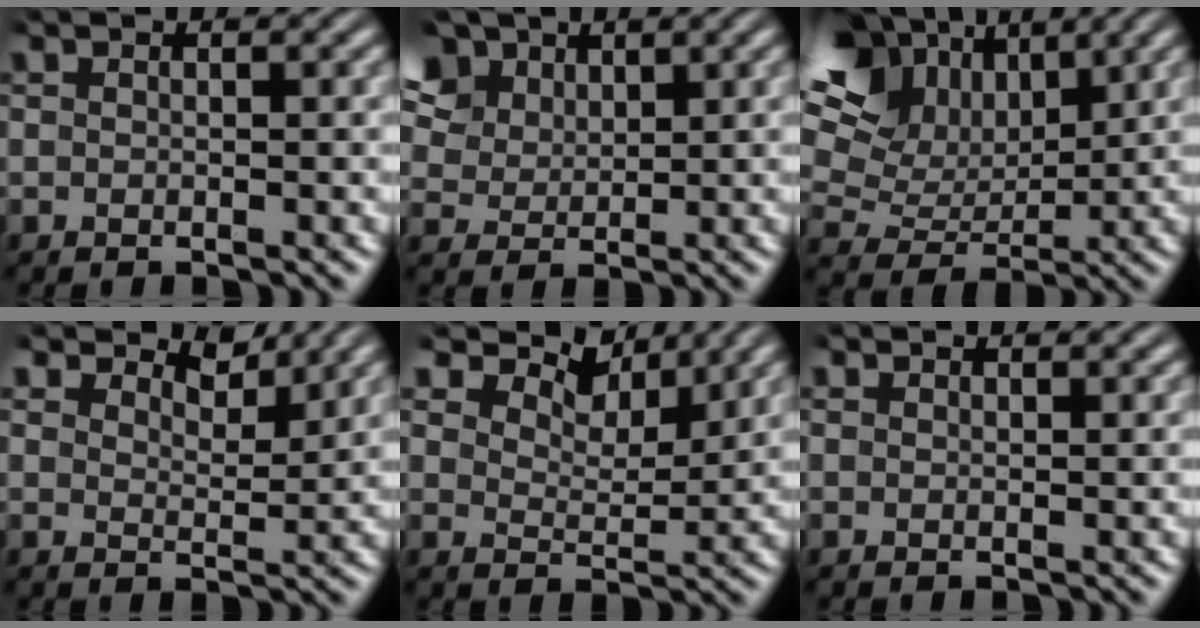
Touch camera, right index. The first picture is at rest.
{"total": 8.3, "force": [4.1, 6.0, 4.0], "torque": [-0.097, -0.005, 0.071]}
{"total": 13.9, "force": [4.8, 10.2, 8.2], "torque": [-0.145, 0.002, 0.073]}
{"total": 3.6, "force": [3.3, 0.4, 1.2], "torque": [-0.018, -0.008, 0.057]}
{"total": 7.0, "force": [5.4, 2.8, 3.4], "torque": [-0.061, -0.001, 0.088]}
{"total": 1.0, "force": [1.0, -0.4, -0.1], "torque": [0.010, -0.002, 0.021]}